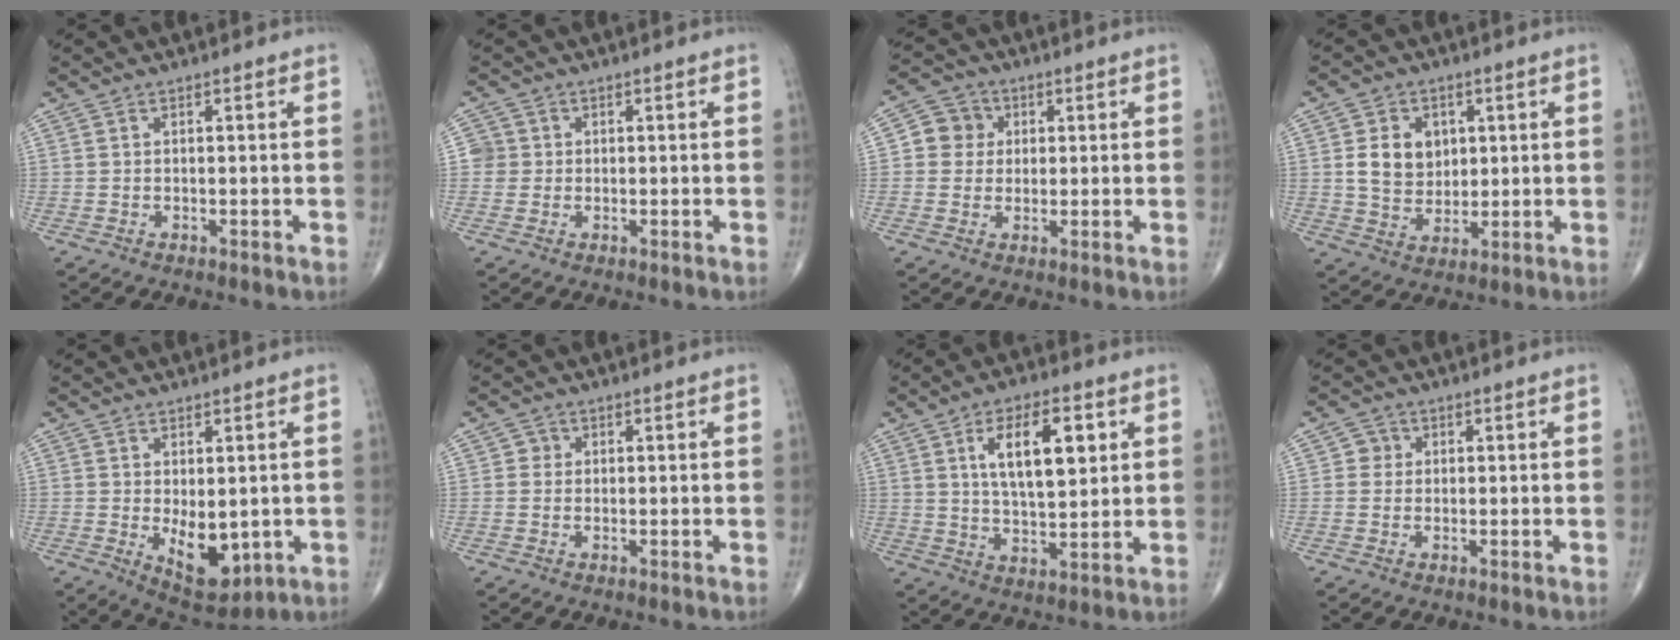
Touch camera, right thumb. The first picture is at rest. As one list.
[{"total": 2.7, "force": [0.1, 2.7, 0.1], "torque": [0.021, 0.007, -0.002]}, {"total": 5.9, "force": [0.9, 5.5, 1.6], "torque": [0.001, 0.007, 0.006]}, {"total": 8.6, "force": [1.9, 6.8, 4.9], "torque": [-0.052, -0.011, 0.040]}, {"total": 8.7, "force": [-1.0, 4.7, 7.3], "torque": [-0.080, -0.015, 0.005]}, {"total": 1.6, "force": [0.2, 1.5, 0.3], "torque": [0.004, 0.003, -0.001]}, {"total": 12.5, "force": [4.0, 5.5, 10.5], "torque": [-0.157, -0.014, 0.071]}, {"total": 2.3, "force": [0.4, 2.3, 0.4], "torque": [0.009, 0.004, -0.001]}]